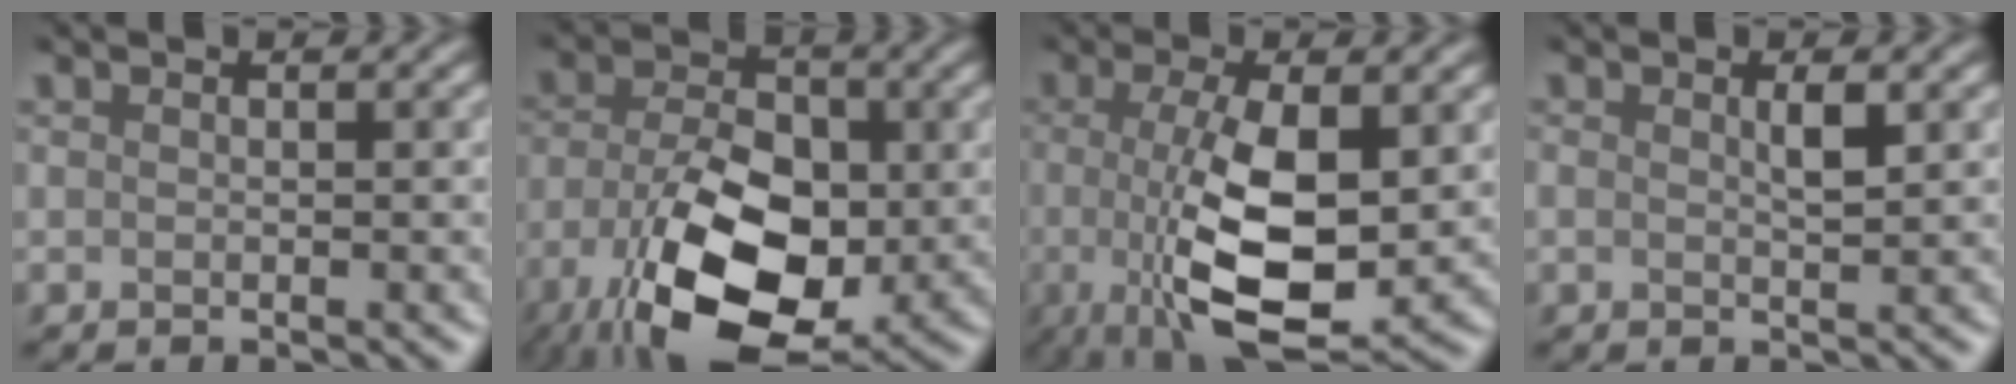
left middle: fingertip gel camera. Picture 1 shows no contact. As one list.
[{"total": 12.1, "force": [-4.8, 6.8, 8.8], "torque": [-0.169, -0.015, -0.081]}, {"total": 8.5, "force": [-0.9, 3.0, 7.9], "torque": [-0.156, -0.010, -0.007]}, {"total": 0.8, "force": [0.4, -0.3, 0.6], "torque": [-0.019, 0.009, 0.009]}]